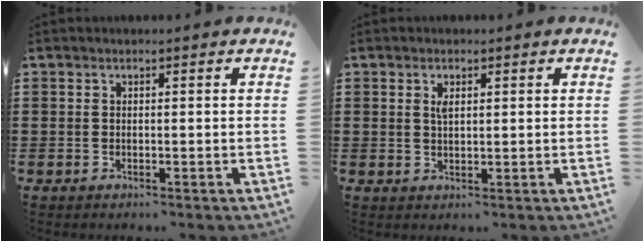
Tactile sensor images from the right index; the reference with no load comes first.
{"total": 1.8, "force": [0.7, 0.7, 1.5], "torque": [-0.033, 0.003, 0.011]}